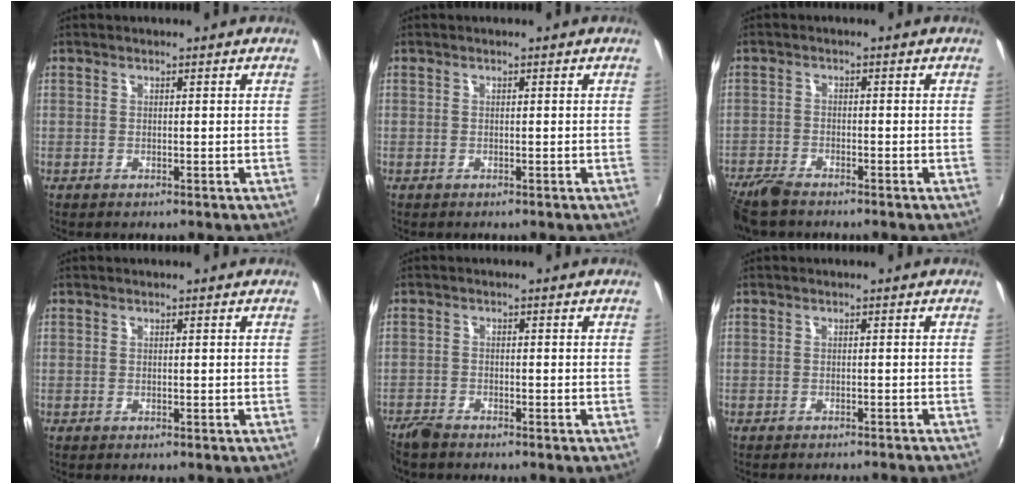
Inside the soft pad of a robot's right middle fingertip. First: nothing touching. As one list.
[{"total": 0.0}, {"total": 6.4, "force": [-5.5, 1.6, 2.8], "torque": [-0.081, -0.025, -0.108]}, {"total": 0.0}, {"total": 3.4, "force": [-3.1, 0.9, 1.0], "torque": [-0.033, -0.011, -0.065]}, {"total": 4.7, "force": [-4.4, 0.5, 1.7], "torque": [-0.042, -0.012, -0.063]}]